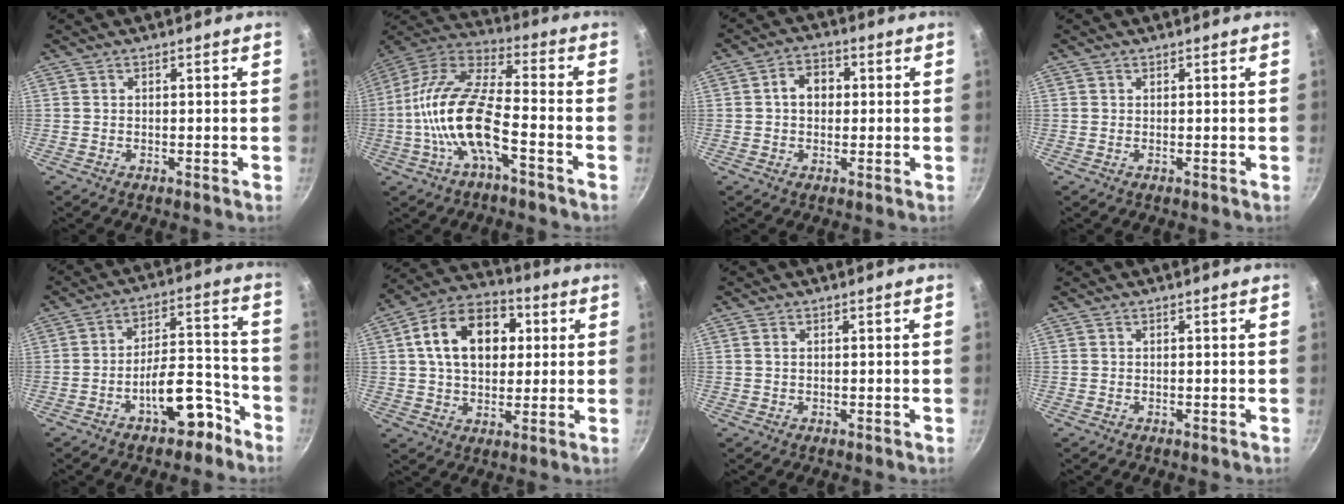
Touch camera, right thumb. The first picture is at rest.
{"total": 16.3, "force": [-5.0, 6.0, 14.3], "torque": [-0.278, 0.046, -0.112]}
{"total": 5.7, "force": [0.6, 4.4, 3.6], "torque": [-0.030, 0.015, 0.002]}
{"total": 0.0}
{"total": 11.7, "force": [-6.7, 5.3, 8.0], "torque": [-0.078, 0.085, -0.090]}
{"total": 16.9, "force": [3.8, 11.7, 11.6], "torque": [-0.160, 0.020, 0.048]}
{"total": 0.8, "force": [0.2, 0.5, 0.6], "torque": [-0.012, 0.002, 0.003]}
{"total": 0.0}